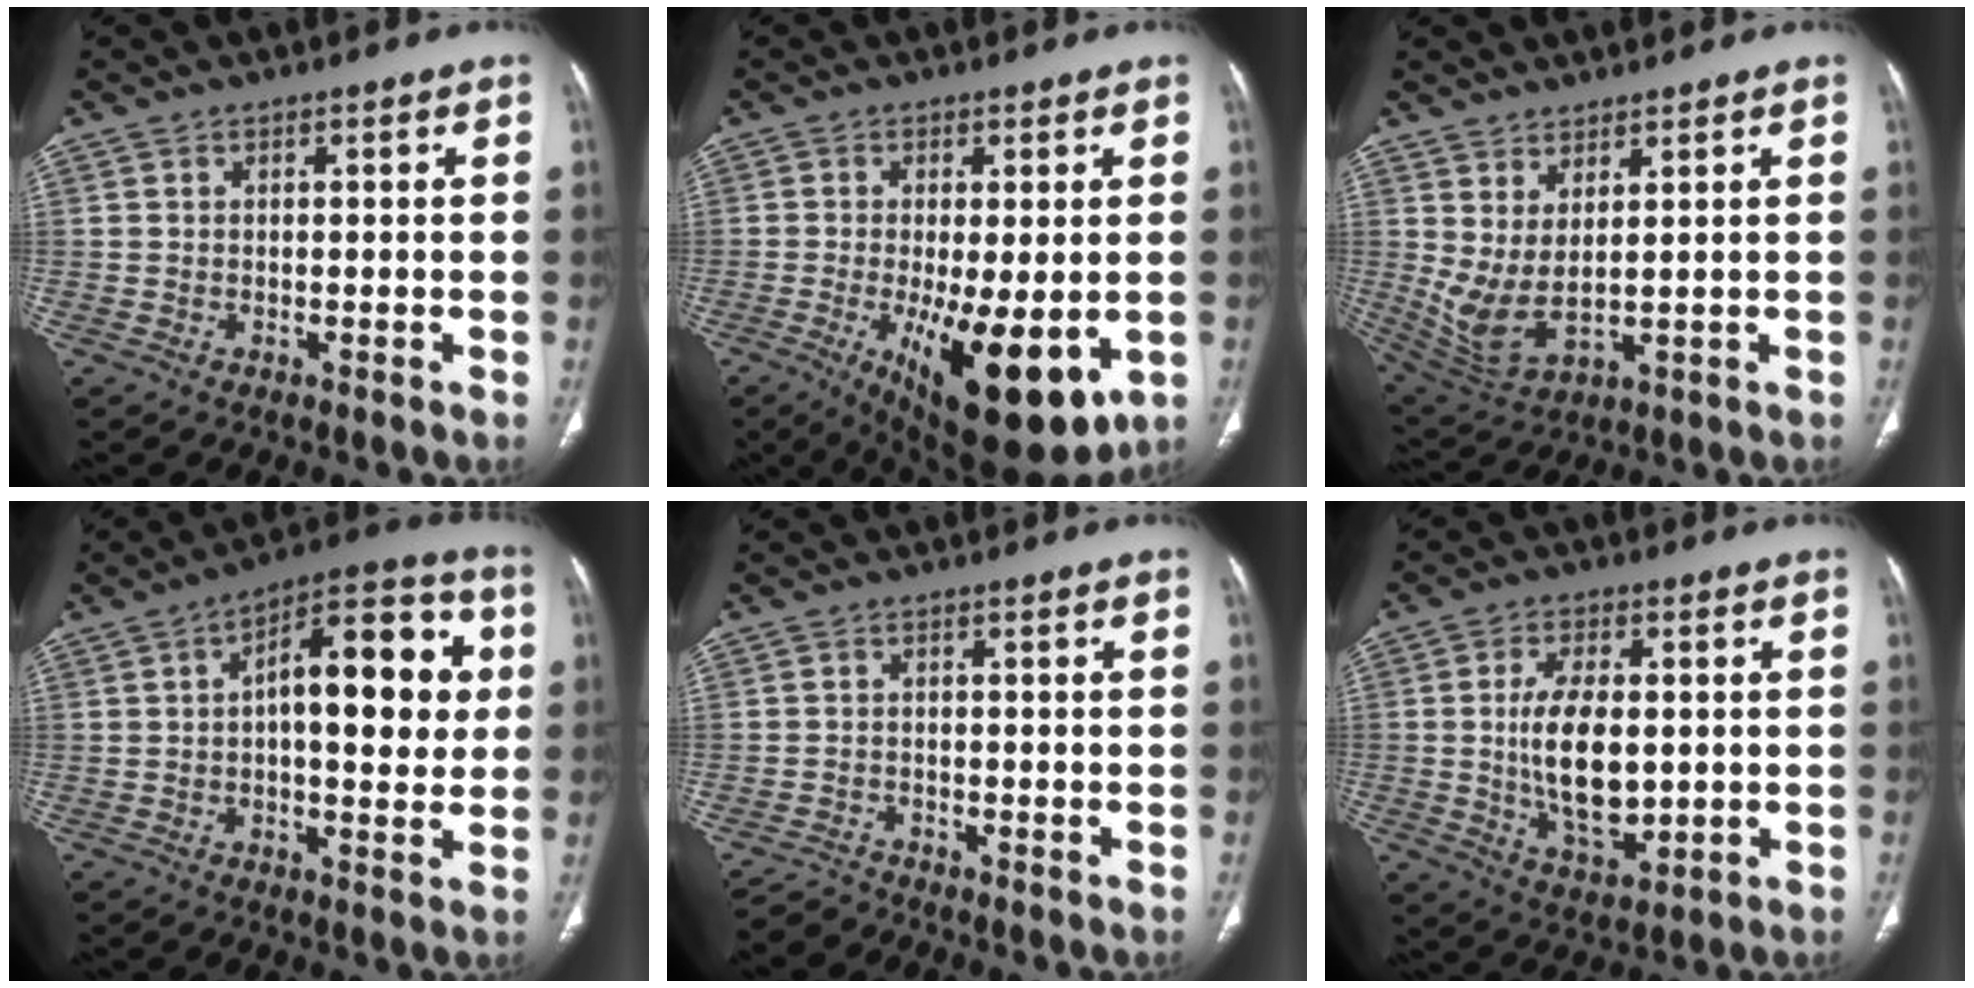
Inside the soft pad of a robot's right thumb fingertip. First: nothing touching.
{"total": 16.2, "force": [-4.4, 5.8, 14.4], "torque": [-0.202, -0.026, -0.049]}
{"total": 7.8, "force": [2.4, 2.7, 6.9], "torque": [-0.153, -0.027, 0.066]}
{"total": 17.3, "force": [2.4, 7.6, 15.4], "torque": [-0.181, 0.028, 0.028]}
{"total": 2.2, "force": [-2.1, 0.2, -0.8], "torque": [0.012, -0.007, -0.042]}
{"total": 12.1, "force": [-0.1, 6.4, 10.3], "torque": [-0.173, -0.011, 0.008]}